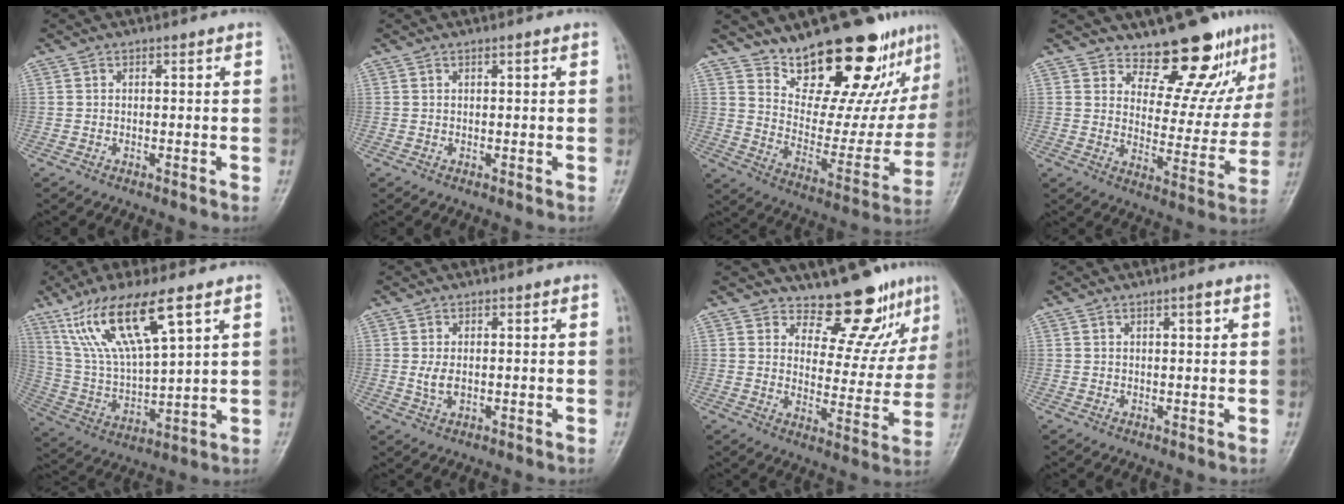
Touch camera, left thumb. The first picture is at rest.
{"total": 0.5, "force": [0.3, 0.1, 0.4], "torque": [-0.007, 0.000, 0.005]}
{"total": 23.8, "force": [17.8, 8.9, 13.1], "torque": [-0.140, -0.111, 0.267]}
{"total": 13.9, "force": [11.1, 5.5, 6.1], "torque": [-0.030, -0.092, 0.159]}
{"total": 16.9, "force": [9.3, 4.2, 13.4], "torque": [-0.265, -0.030, 0.192]}
{"total": 2.6, "force": [0.2, 1.5, 2.0], "torque": [-0.039, -0.007, 0.008]}
{"total": 11.5, "force": [9.8, 4.5, 4.1], "torque": [-0.009, -0.086, 0.136]}
{"total": 1.7, "force": [0.9, 0.4, 1.4], "torque": [-0.016, -0.002, 0.015]}